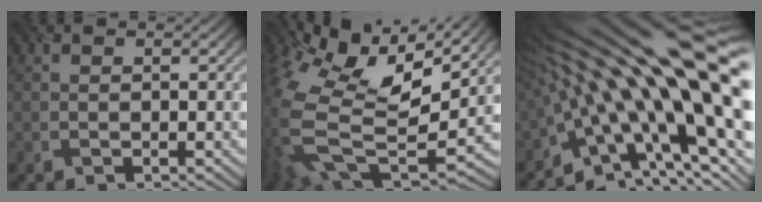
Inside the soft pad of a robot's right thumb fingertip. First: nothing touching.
{"total": 14.5, "force": [4.0, 8.6, 11.0], "torque": [-0.267, -0.020, 0.092]}
{"total": 20.9, "force": [0.0, 8.3, 19.2], "torque": [-0.316, 0.010, -0.011]}